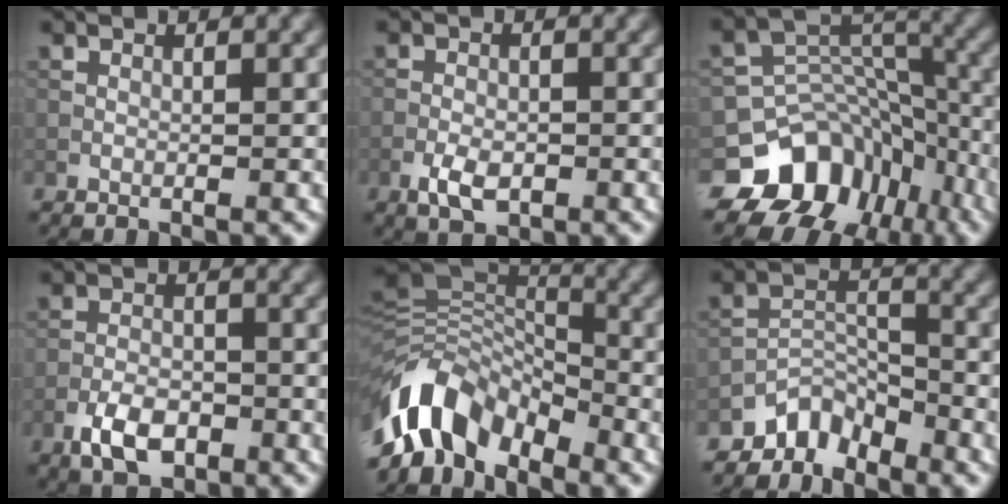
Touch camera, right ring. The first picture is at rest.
{"total": 2.9, "force": [-1.4, 1.5, 2.1], "torque": [-0.039, -0.002, -0.028]}
{"total": 10.1, "force": [-5.9, 7.3, 3.6], "torque": [-0.050, 0.010, -0.103]}
{"total": 4.0, "force": [-2.3, 2.1, 2.6], "torque": [-0.045, -0.001, -0.045]}
{"total": 9.4, "force": [-5.7, 5.3, 5.3], "torque": [-0.092, 0.004, -0.117]}
{"total": 4.1, "force": [-3.6, 1.7, 1.0], "torque": [-0.007, 0.006, -0.075]}